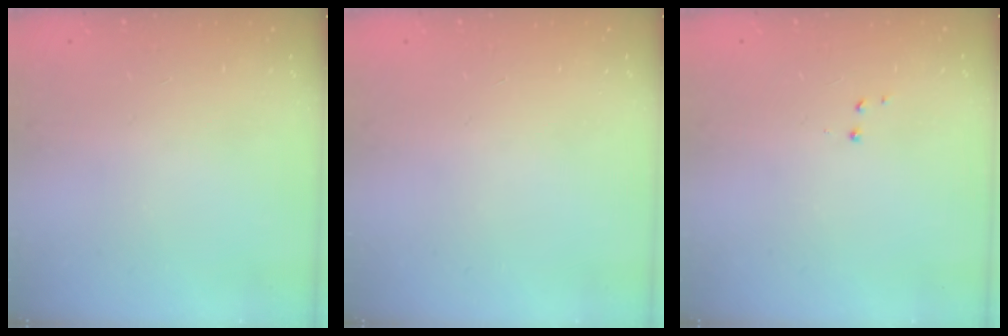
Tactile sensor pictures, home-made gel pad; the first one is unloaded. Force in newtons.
{"total": 0.0}
{"total": 3.0, "press": 2.9, "slide": 0.7}